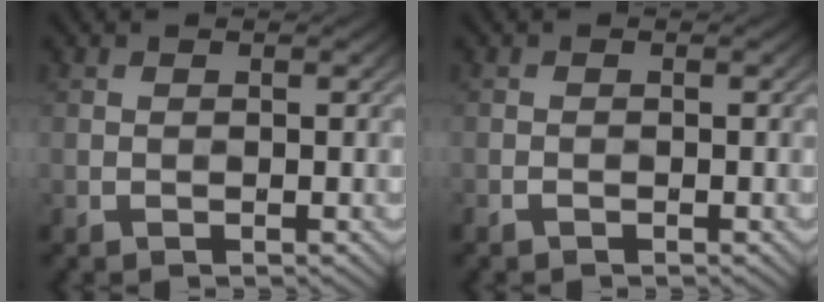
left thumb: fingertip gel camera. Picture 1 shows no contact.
{"total": 0.7, "force": [-0.7, 0.1, 0.2], "torque": [-0.004, 0.005, -0.013]}